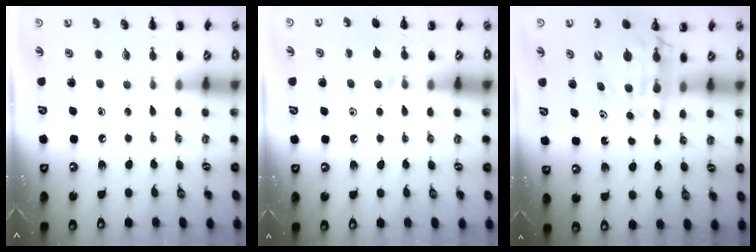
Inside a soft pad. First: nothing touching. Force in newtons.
{"total": 7.8, "press": 7.4, "slide": 2.5}
{"total": 13.5, "press": 12.9, "slide": 3.8}